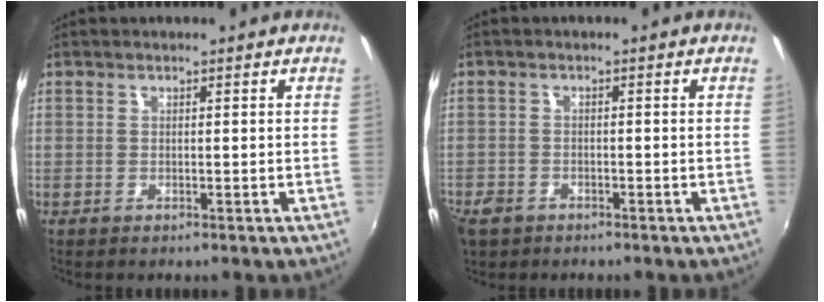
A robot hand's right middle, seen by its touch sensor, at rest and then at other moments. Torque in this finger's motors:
{"motor_torque": [-0.05, 0.06, 0.09, 0.05]}